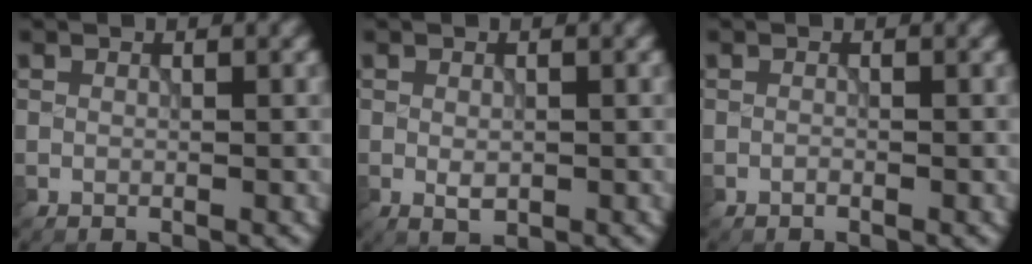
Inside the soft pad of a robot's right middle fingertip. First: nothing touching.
{"total": 1.5, "force": [-0.3, 0.9, 1.2], "torque": [-0.021, -0.004, -0.004]}
{"total": 0.0}